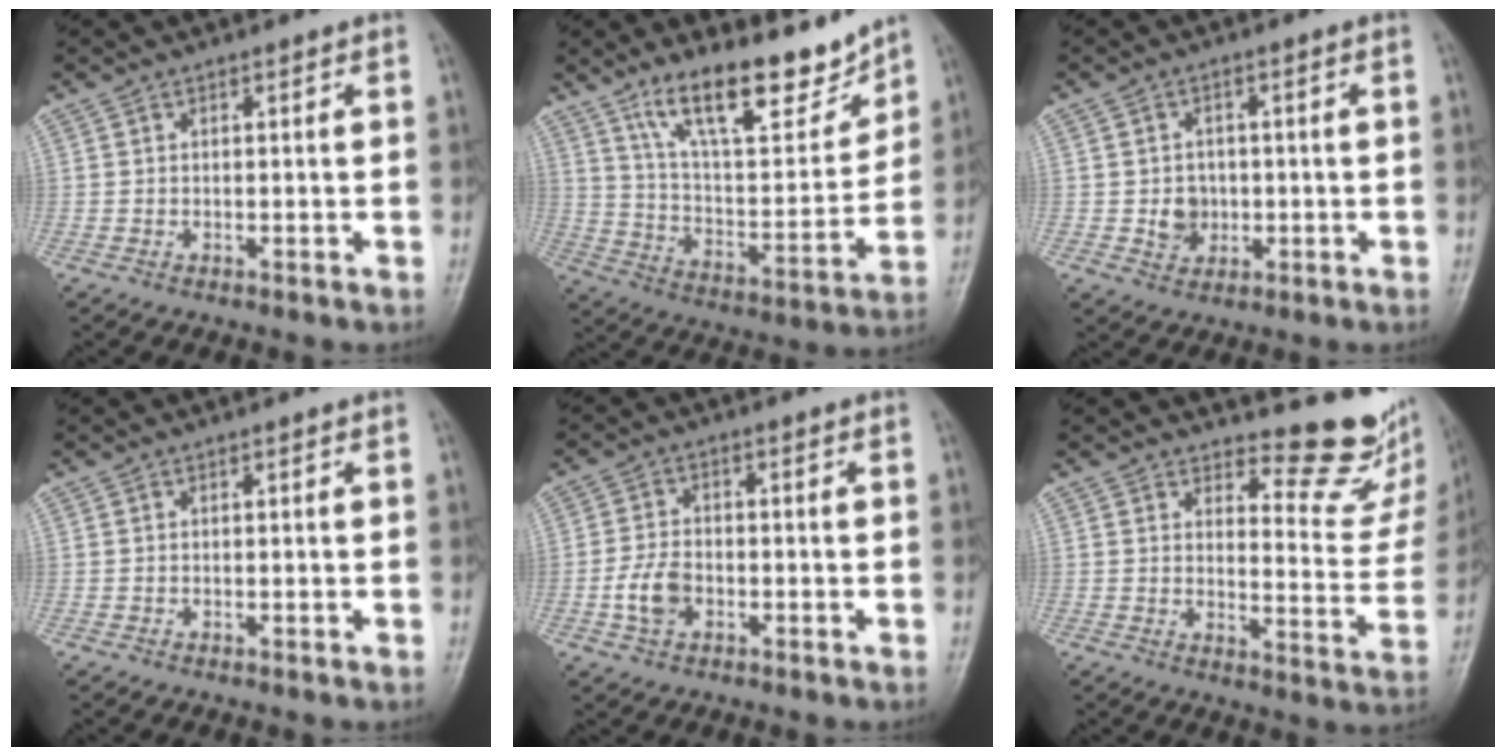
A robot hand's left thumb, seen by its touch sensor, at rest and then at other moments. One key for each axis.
{"total": 17.8, "fx": 13.1, "fy": 5.8, "fz": 10.5, "tx": -0.128, "ty": -0.084, "tz": 0.229}
{"total": 4.4, "fx": -0.5, "fy": 3.9, "fz": 2.0, "tx": -0.011, "ty": 0.004, "tz": -0.004}
{"total": 0.0}
{"total": 5.4, "fx": -1.7, "fy": 3.6, "fz": 3.6, "tx": -0.068, "ty": 0.009, "tz": -0.035}
{"total": 13.5, "fx": 11.8, "fy": 4.4, "fz": 4.9, "tx": -0.019, "ty": -0.120, "tz": 0.134}